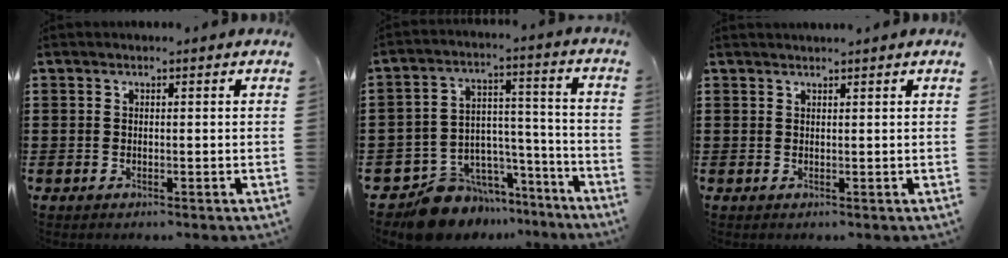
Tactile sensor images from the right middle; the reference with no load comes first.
{"total": 9.3, "force": [-8.3, 4.1, 0.4], "torque": [-0.015, 0.018, -0.157]}
{"total": 0.8, "force": [0.8, -0.1, 0.0], "torque": [-0.003, -0.002, 0.016]}